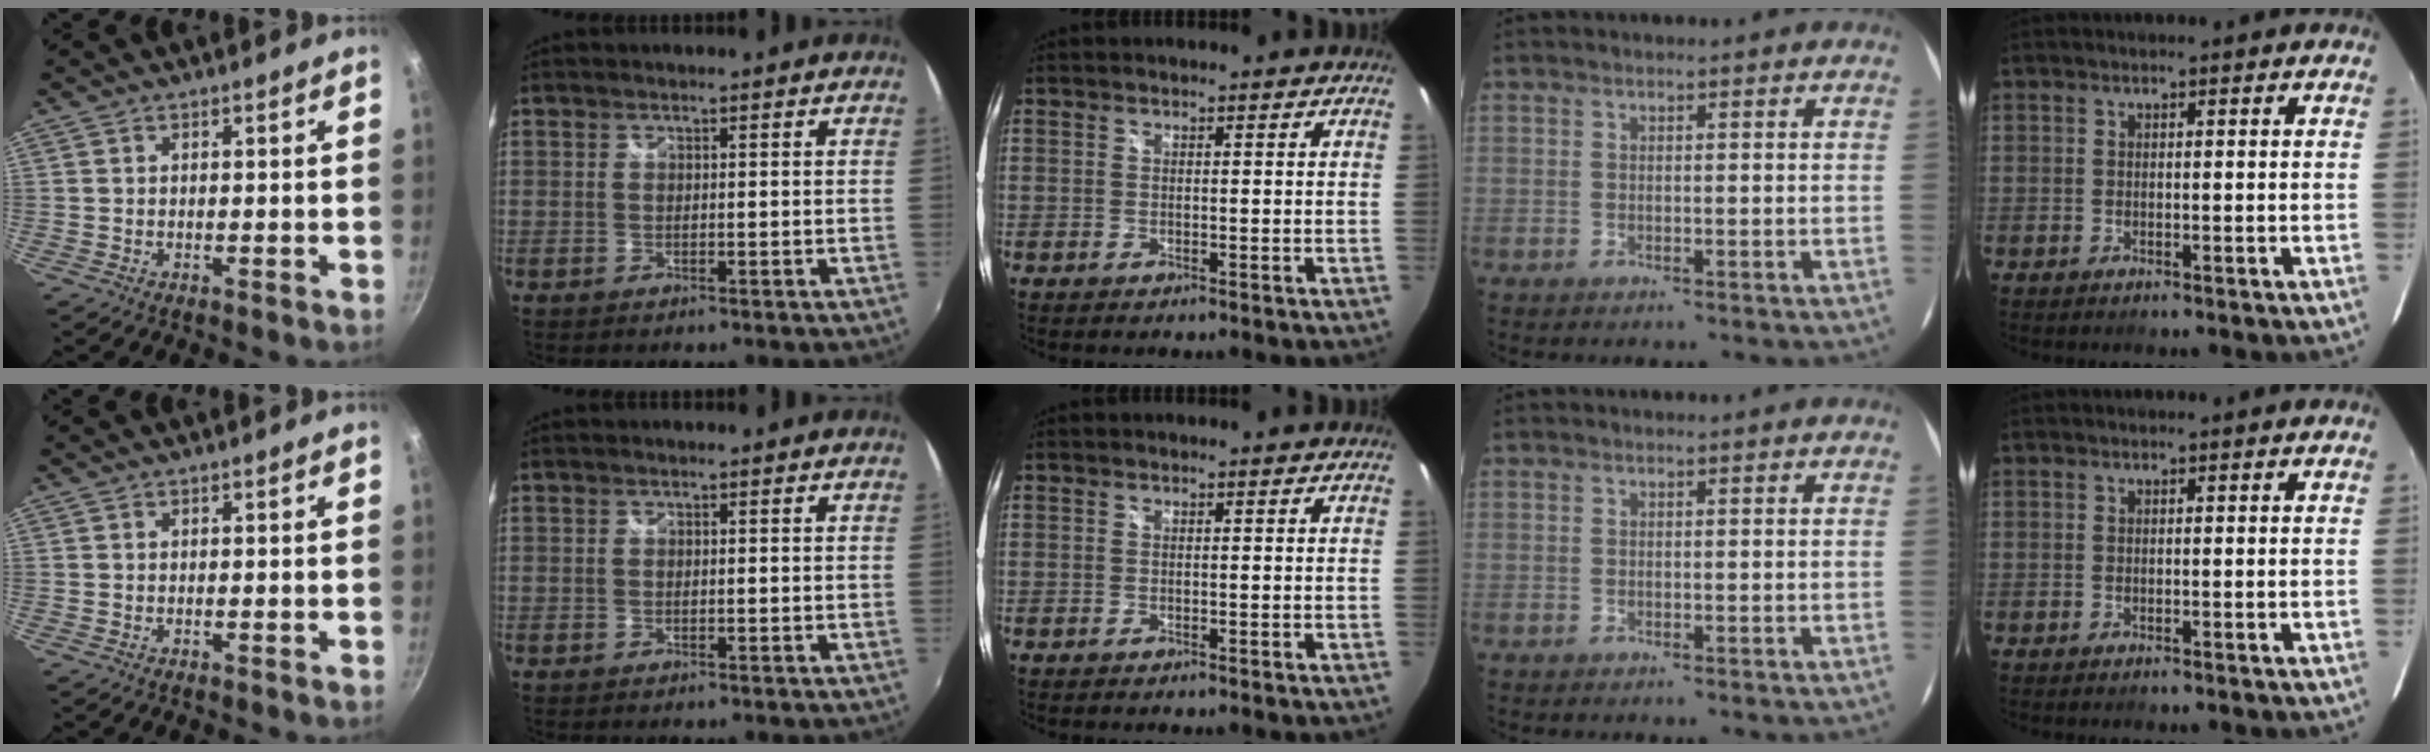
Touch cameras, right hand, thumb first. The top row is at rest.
{}